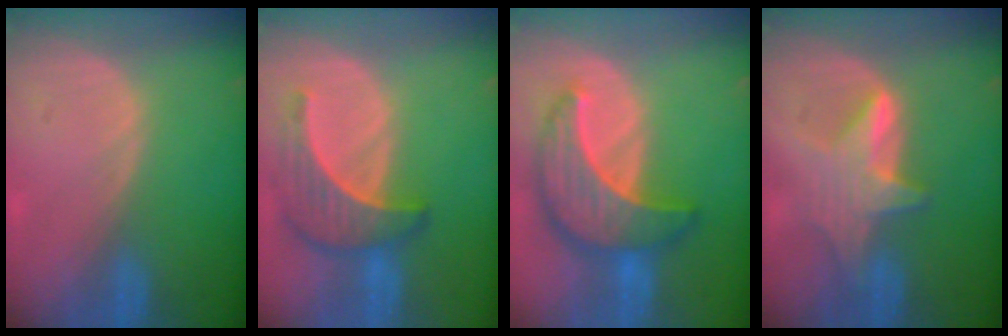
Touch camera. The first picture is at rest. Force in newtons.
{"total": 6.8, "press": 6.8, "slide": 0.7}
{"total": 9.9, "press": 9.9, "slide": 0.8}
{"total": 6.0, "press": 6.0, "slide": 0.8}